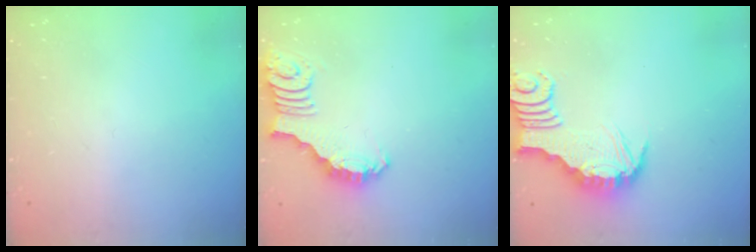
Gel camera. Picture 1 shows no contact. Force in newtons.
{"total": 2.7, "press": 2.7, "slide": 0.5}
{"total": 3.4, "press": 3.4, "slide": 0.1}